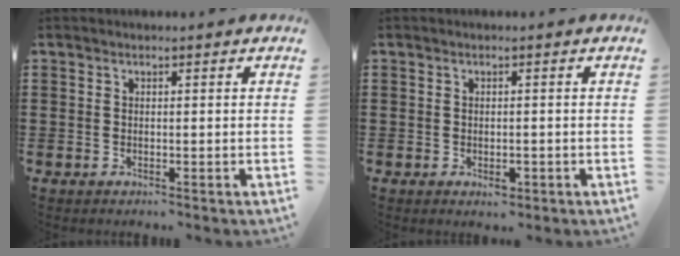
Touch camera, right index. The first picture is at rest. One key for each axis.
{"total": 1.7, "fx": -0.7, "fy": 0.9, "fz": 1.3, "tx": -0.026, "ty": 0.000, "tz": -0.012}